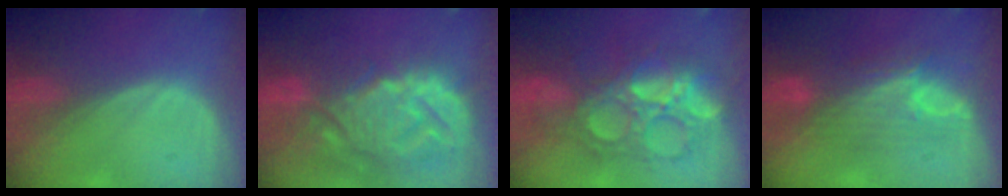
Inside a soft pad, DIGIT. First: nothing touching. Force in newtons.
{"total": 14.3, "press": 12.3, "slide": 7.4}
{"total": 10.0, "press": 10.0, "slide": 0.7}
{"total": 7.7, "press": 7.5, "slide": 1.7}